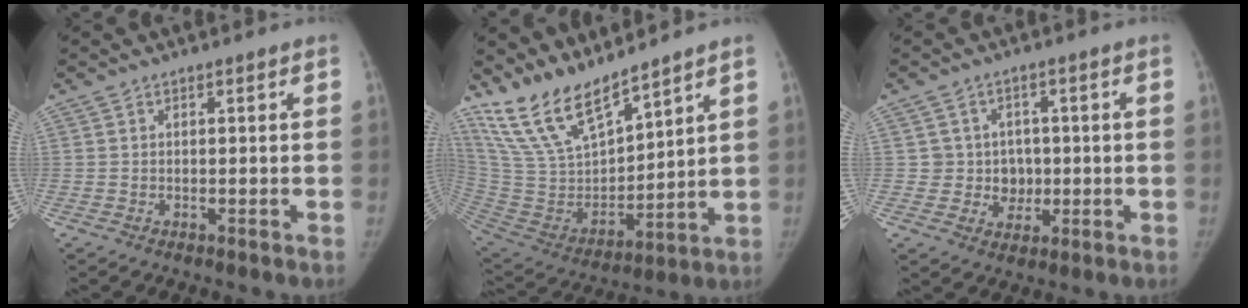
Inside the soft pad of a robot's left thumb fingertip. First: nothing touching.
{"total": 16.9, "force": [14.2, 4.9, 7.6], "torque": [-0.118, -0.079, 0.292]}
{"total": 5.8, "force": [0.2, 5.7, 0.7], "torque": [0.032, 0.011, 0.003]}